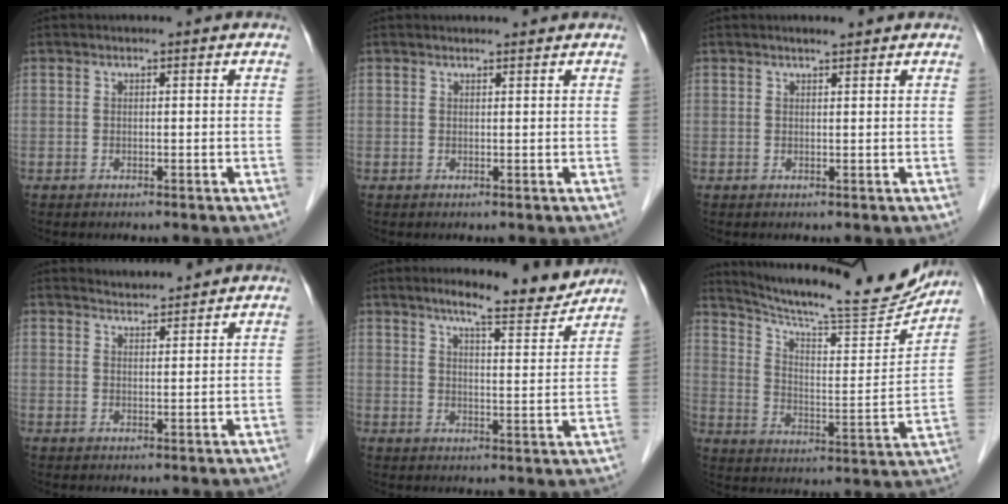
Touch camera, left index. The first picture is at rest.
{"total": 1.8, "force": [1.8, 0.2, 0.3], "torque": [-0.008, 0.008, 0.025]}
{"total": 1.6, "force": [1.4, 0.1, 0.8], "torque": [-0.017, 0.006, 0.024]}
{"total": 2.8, "force": [2.8, -0.1, -0.2], "torque": [-0.006, 0.010, 0.052]}
{"total": 9.4, "force": [8.4, 0.6, 4.1], "torque": [-0.062, -0.007, 0.115]}
{"total": 21.0, "force": [19.7, 1.3, 7.3], "torque": [-0.122, -0.048, 0.281]}